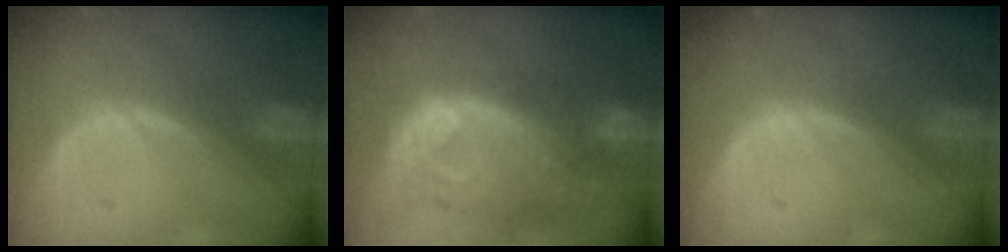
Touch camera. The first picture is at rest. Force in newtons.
{"total": 11.7, "press": 10.1, "slide": 5.9}
{"total": 0.0}